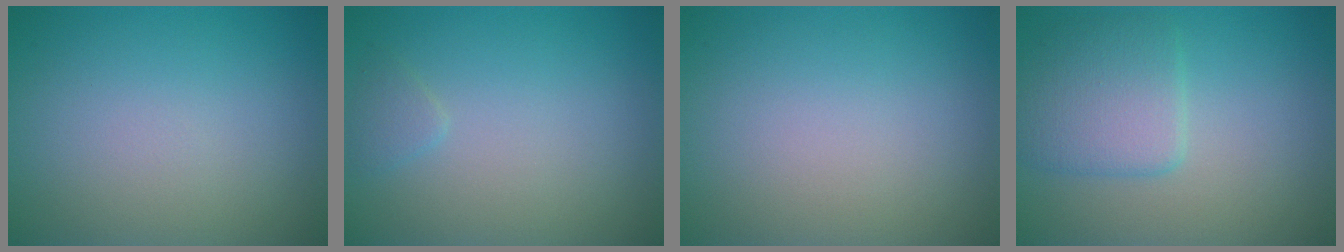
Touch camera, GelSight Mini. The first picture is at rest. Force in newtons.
{"total": 0.9, "press": 0.9, "slide": 0.1}
{"total": 0.0}
{"total": 3.9, "press": 3.9, "slide": 0.2}